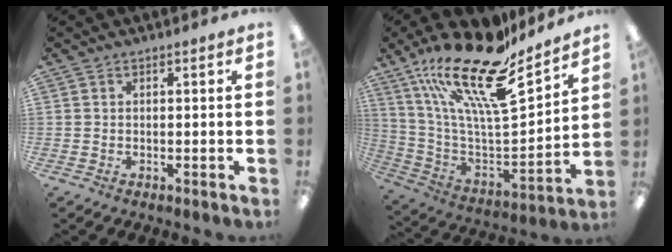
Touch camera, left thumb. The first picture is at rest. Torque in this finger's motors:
{"motor_torque": [0.53, 0.63, 1.73, -1.05, 0.21]}